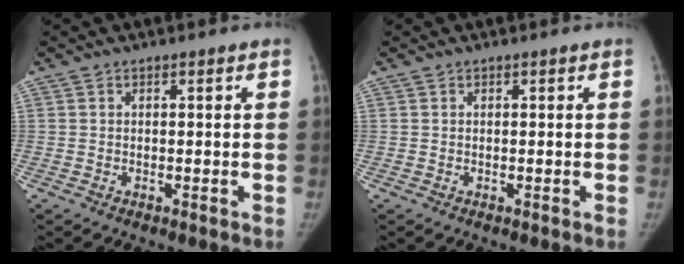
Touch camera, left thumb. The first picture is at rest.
{"total": 0.0}